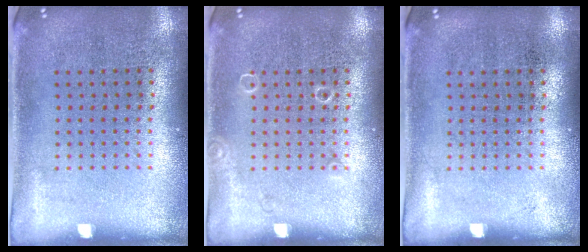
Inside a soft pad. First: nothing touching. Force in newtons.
{"total": 0.6, "press": 0.6, "slide": 0.1}
{"total": 0.0}